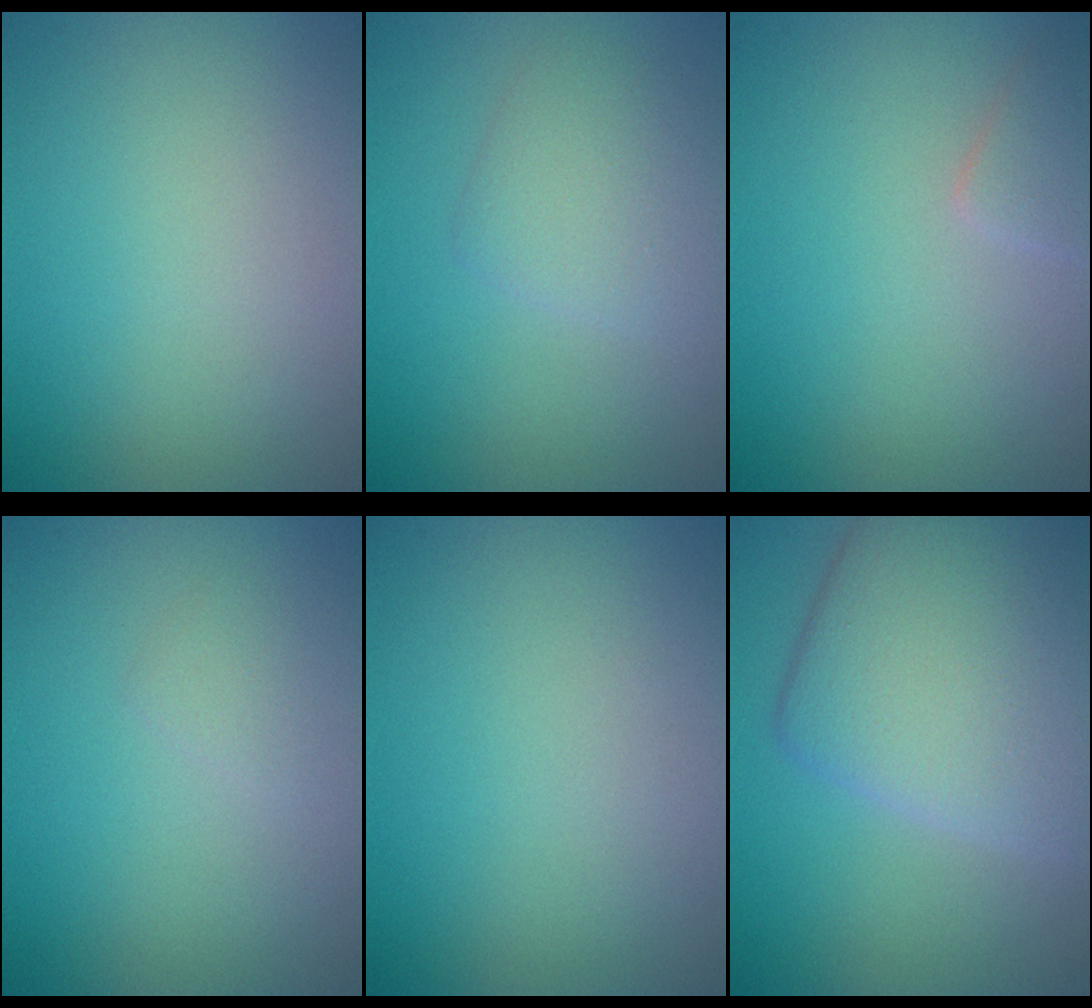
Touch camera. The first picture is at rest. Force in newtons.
{"total": 2.7, "press": 2.7, "slide": 0.0}
{"total": 1.4, "press": 1.4, "slide": 0.1}
{"total": 0.8, "press": 0.8, "slide": 0.1}
{"total": 0.0}
{"total": 8.6, "press": 8.6, "slide": 0.4}